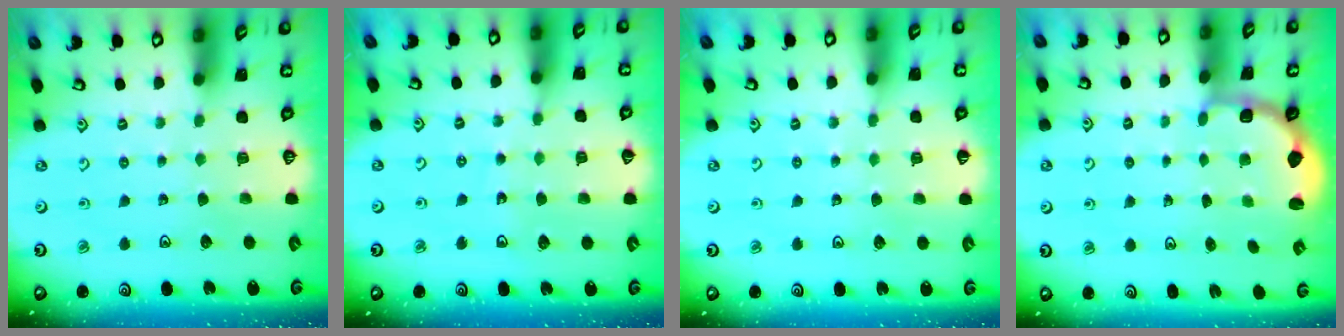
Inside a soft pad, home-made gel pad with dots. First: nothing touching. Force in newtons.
{"total": 5.5, "press": 4.9, "slide": 2.4}
{"total": 2.4, "press": 2.4, "slide": 0.5}
{"total": 3.0, "press": 2.2, "slide": 2.0}